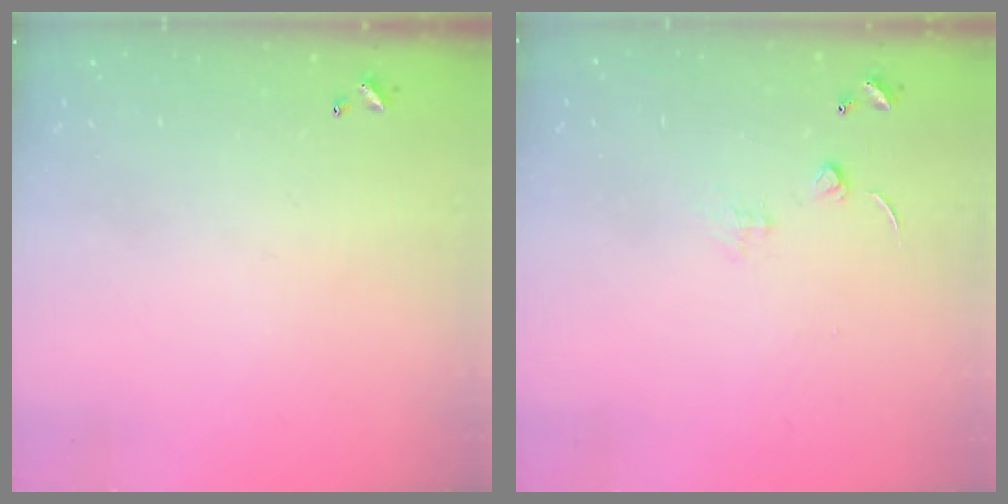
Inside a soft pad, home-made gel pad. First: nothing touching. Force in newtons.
{"total": 0.9, "press": 0.9, "slide": 0.3}